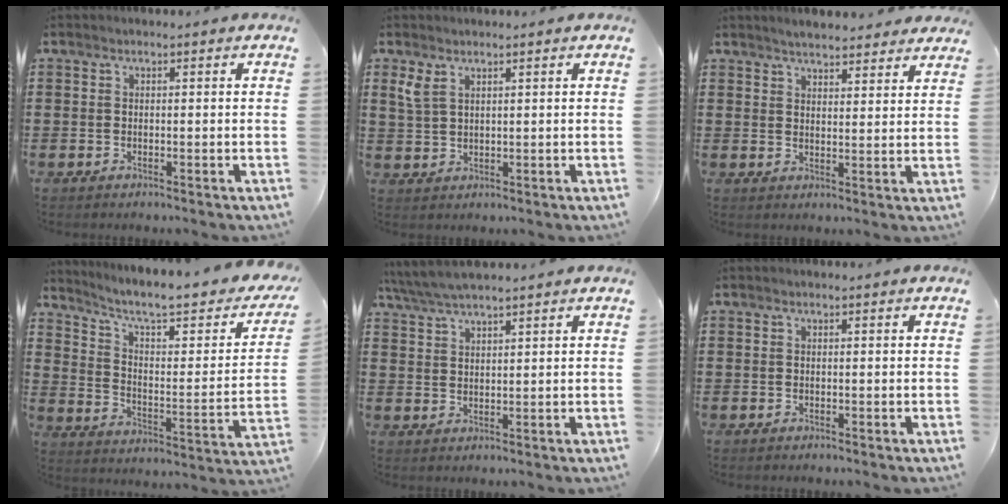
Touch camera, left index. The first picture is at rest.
{"total": 2.9, "force": [1.8, 1.3, 1.9], "torque": [-0.043, 0.004, 0.034]}
{"total": 3.7, "force": [3.6, 0.3, 0.5], "torque": [-0.020, -0.008, 0.068]}
{"total": 7.2, "force": [5.4, 1.3, 4.5], "torque": [-0.095, -0.046, 0.084]}
{"total": 4.0, "force": [3.6, 0.4, 1.7], "torque": [-0.044, -0.006, 0.065]}
{"total": 0.0}